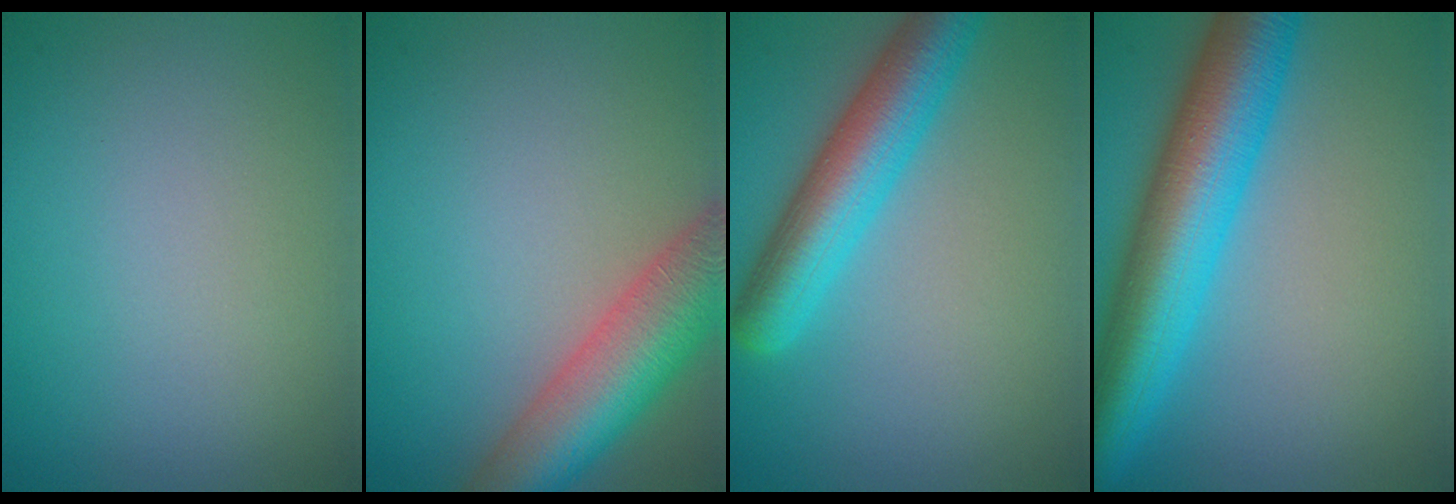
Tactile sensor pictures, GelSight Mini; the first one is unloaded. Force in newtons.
{"total": 7.8, "press": 7.8, "slide": 0.4}
{"total": 6.6, "press": 6.5, "slide": 0.2}
{"total": 10.3, "press": 10.3, "slide": 0.4}